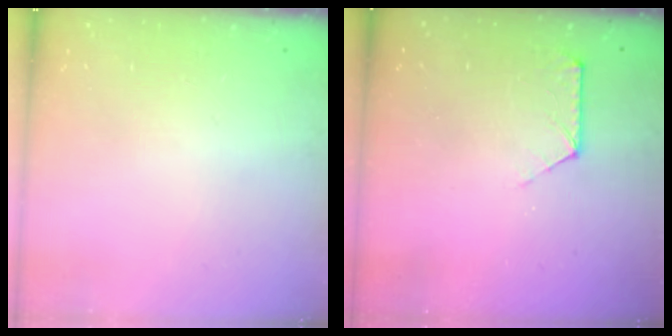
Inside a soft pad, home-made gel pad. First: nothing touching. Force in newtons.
{"total": 5.7, "press": 5.7, "slide": 0.6}